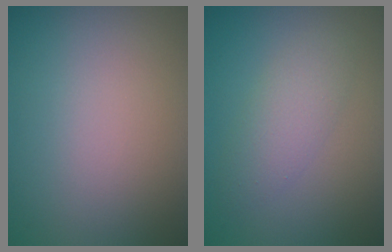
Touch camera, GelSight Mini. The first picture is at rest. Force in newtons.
{"total": 2.7, "press": 2.7, "slide": 0.0}